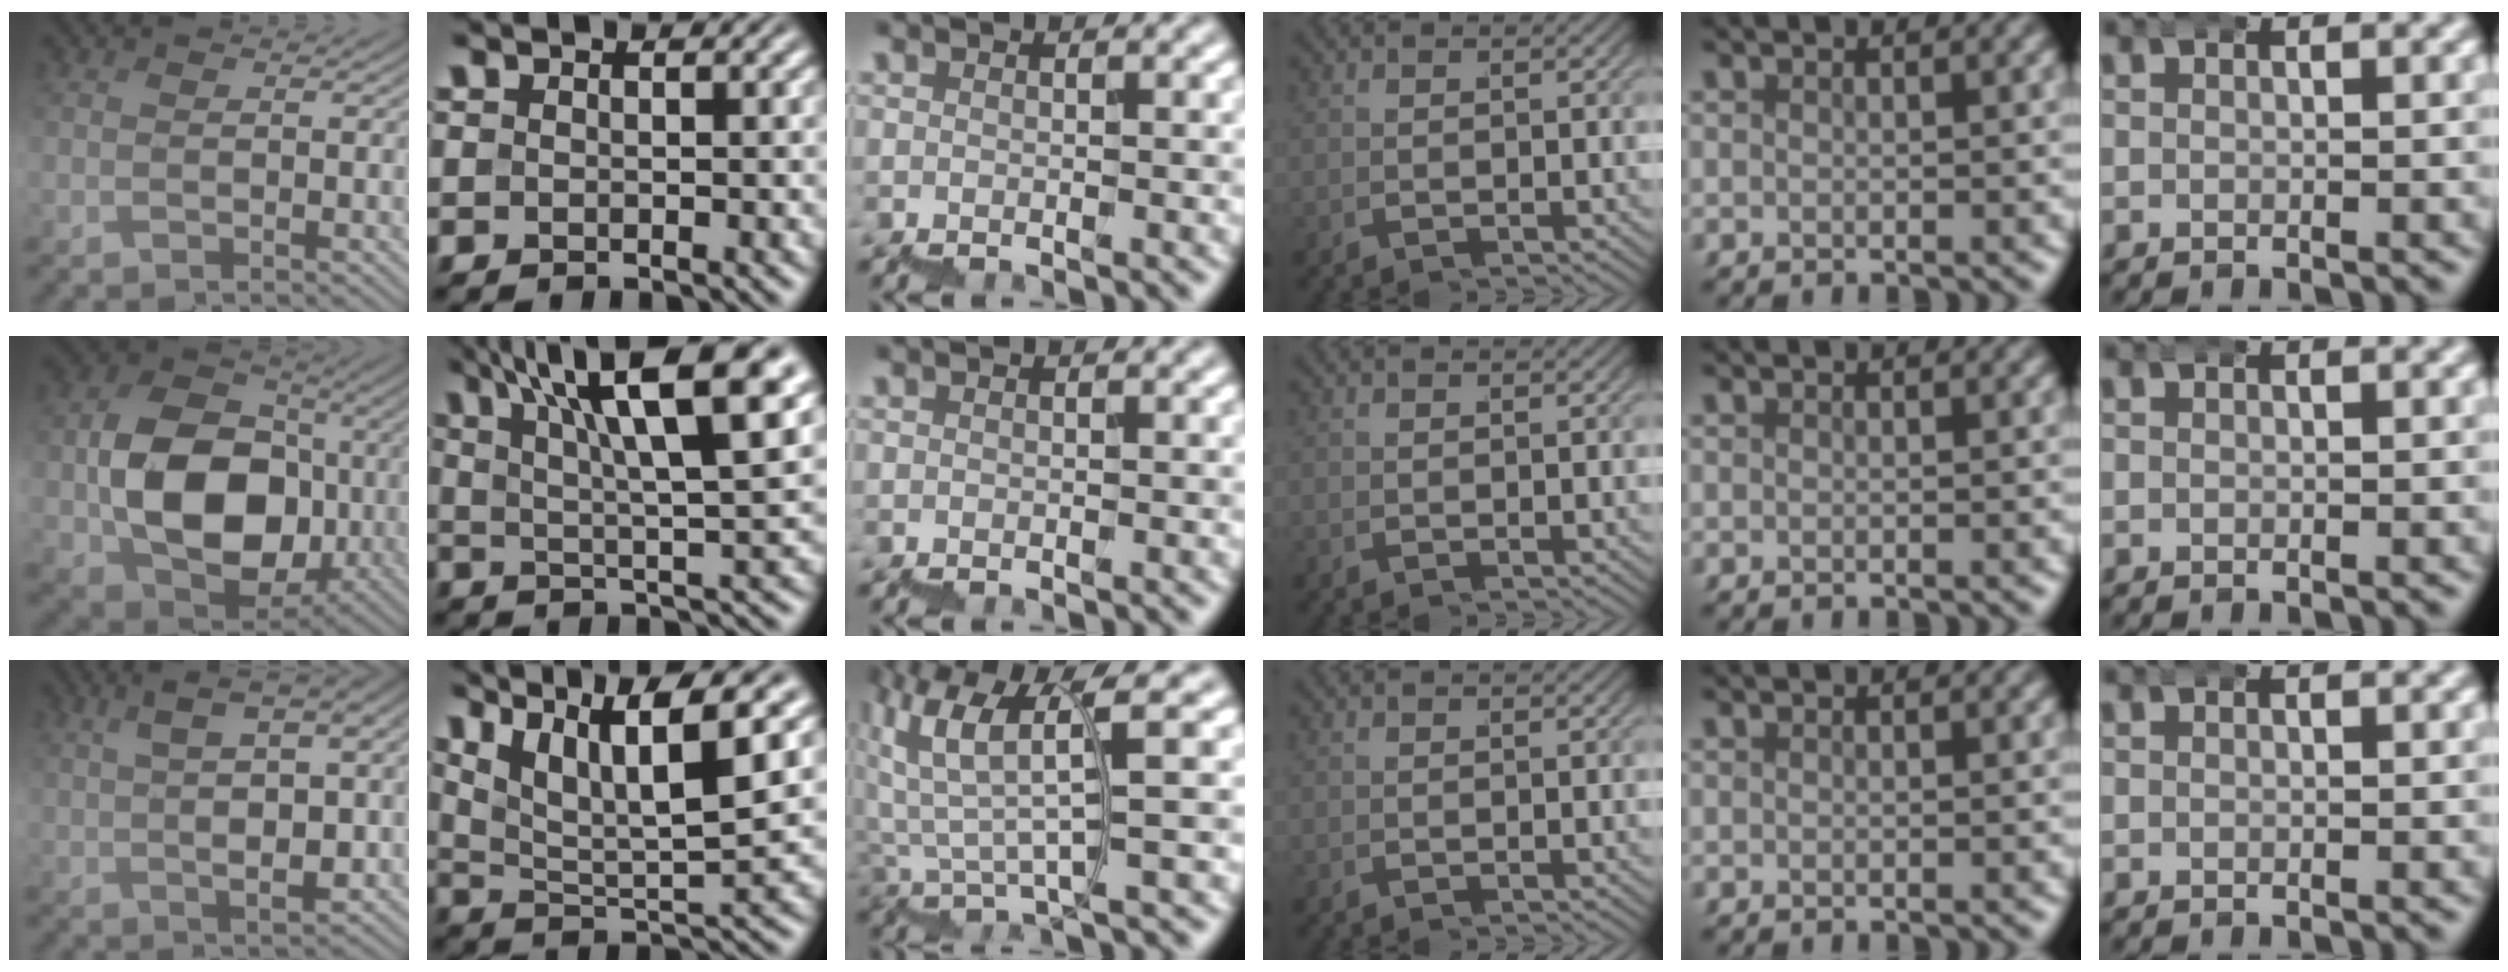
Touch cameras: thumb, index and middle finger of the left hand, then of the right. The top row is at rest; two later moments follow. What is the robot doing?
{"motion": "wrap", "object": "bubble wrap"}